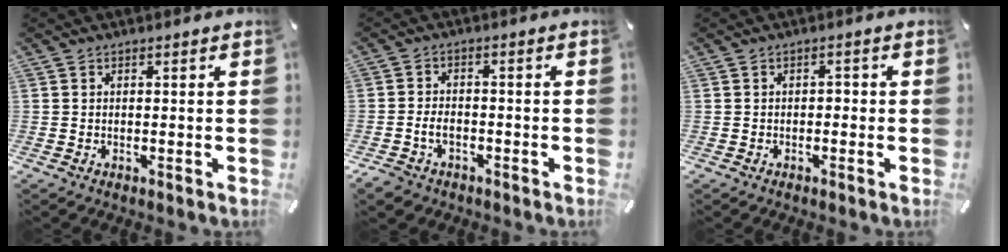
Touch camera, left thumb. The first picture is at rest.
{"total": 4.2, "force": [-1.9, 3.0, 2.2], "torque": [-0.050, 0.005, -0.038]}
{"total": 1.2, "force": [-0.8, 0.7, 0.5], "torque": [-0.012, 0.005, -0.018]}